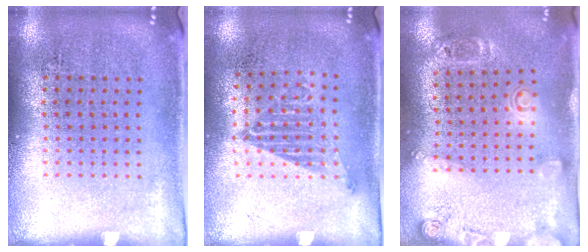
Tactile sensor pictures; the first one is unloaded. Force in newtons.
{"total": 1.0, "press": 0.8, "slide": 0.6}
{"total": 1.8, "press": 1.2, "slide": 1.4}